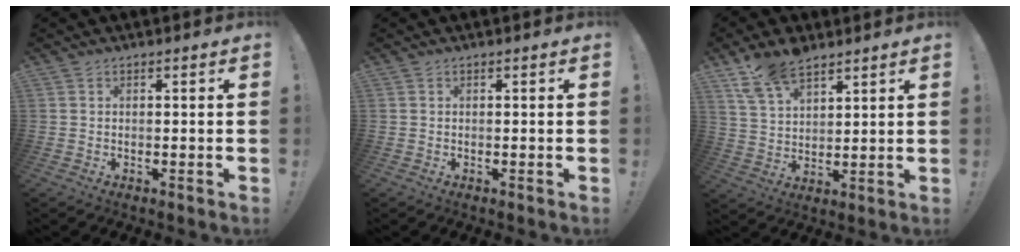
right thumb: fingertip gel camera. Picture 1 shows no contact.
{"total": 0.0}
{"total": 10.7, "force": [8.2, 5.0, 4.5], "torque": [-0.085, -0.045, 0.160]}